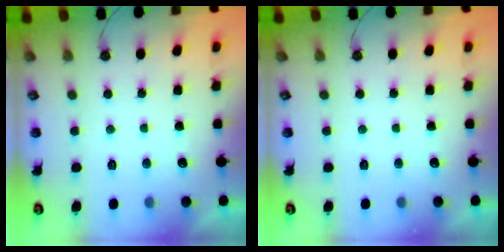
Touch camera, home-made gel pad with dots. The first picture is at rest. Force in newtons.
{"total": 0.0}